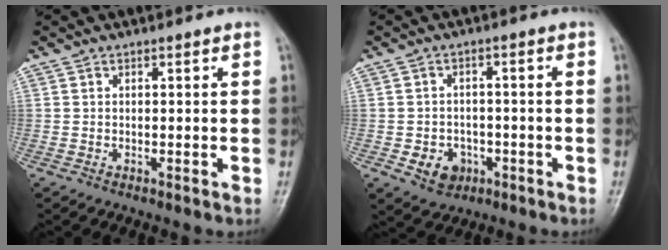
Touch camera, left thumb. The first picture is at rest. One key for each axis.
{"total": 5.9, "fx": -2.1, "fy": 4.9, "fz": 2.5, "tx": -0.016, "ty": 0.016, "tz": -0.027}